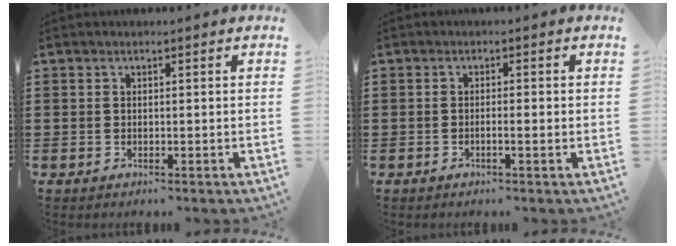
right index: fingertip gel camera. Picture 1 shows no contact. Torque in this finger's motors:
{"motor_torque": [-0.21, 0.45, -0.06, 0.00]}